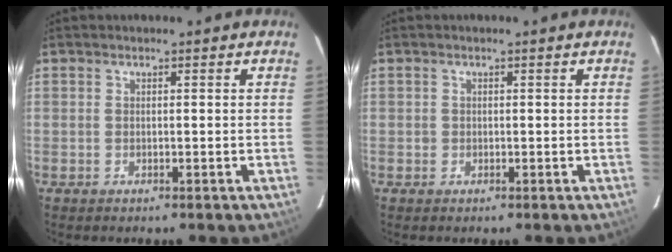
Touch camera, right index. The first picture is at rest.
{"total": 0.8, "force": [-0.2, 0.8, 0.0], "torque": [0.001, 0.000, -0.002]}